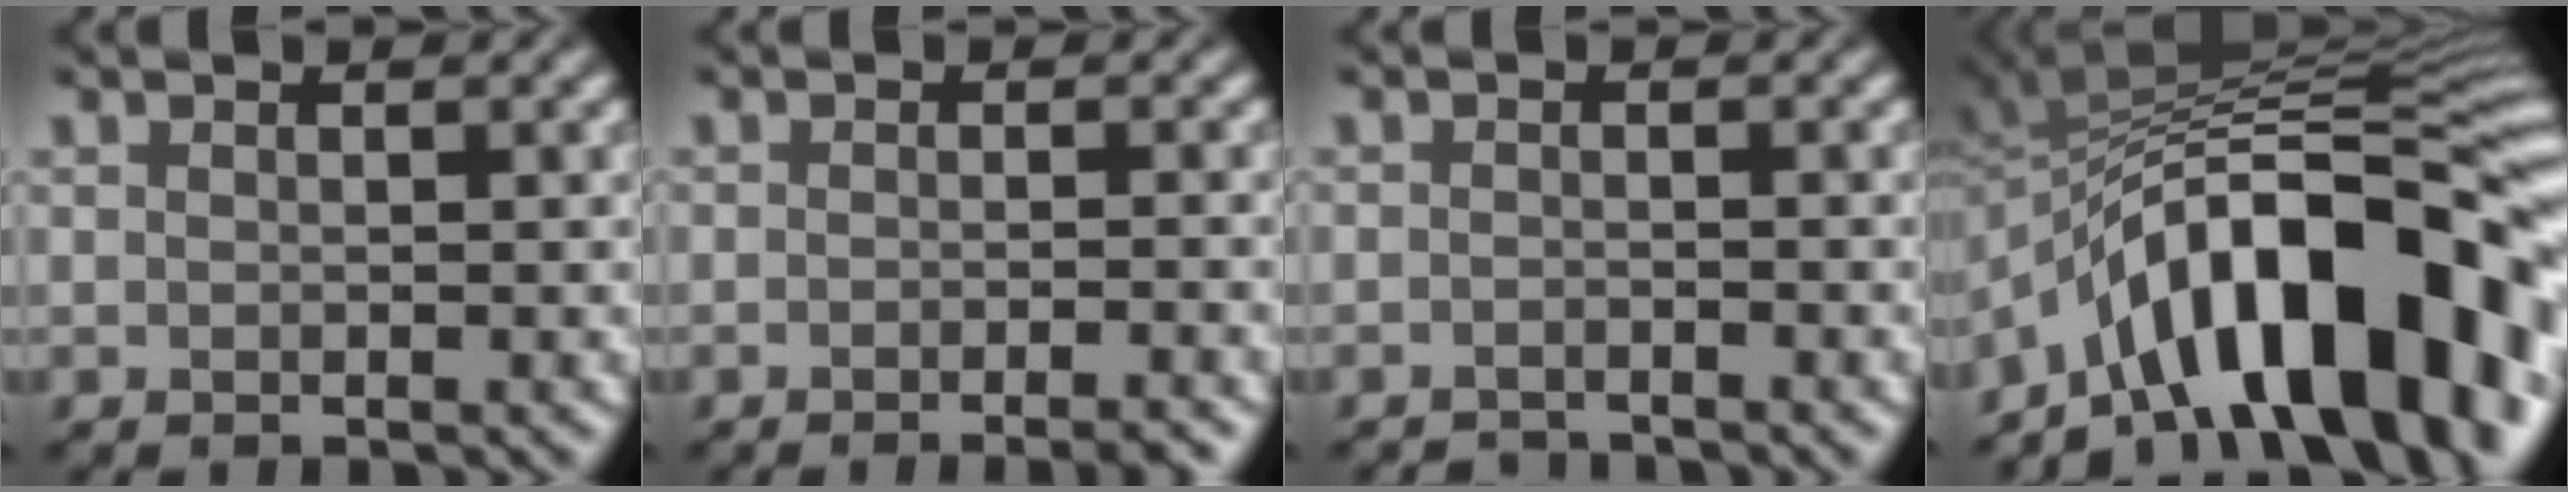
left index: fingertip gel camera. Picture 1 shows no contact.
{"total": 2.4, "force": [-1.6, 0.4, 1.7], "torque": [-0.014, -0.003, -0.030]}
{"total": 1.8, "force": [-1.8, 0.0, -0.2], "torque": [0.004, -0.008, -0.034]}
{"total": 15.3, "force": [-8.2, 5.8, 11.5], "torque": [-0.153, 0.035, -0.148]}